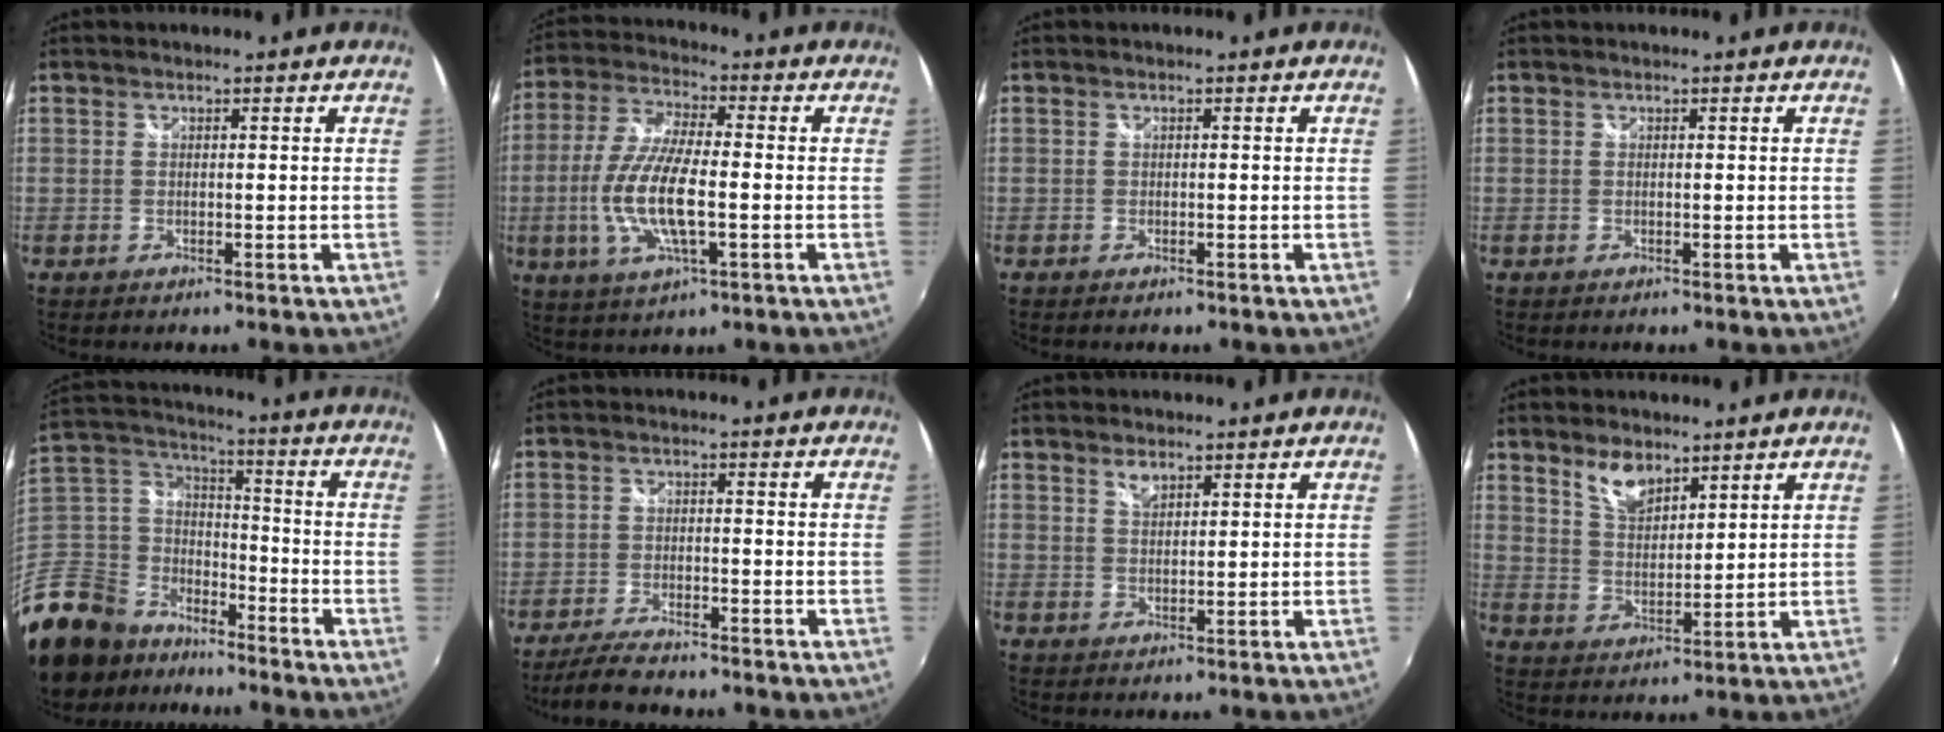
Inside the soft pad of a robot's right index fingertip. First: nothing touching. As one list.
[{"total": 13.4, "force": [-2.6, 4.1, 12.5], "torque": [-0.263, -0.007, -0.051]}, {"total": 0.7, "force": [-0.5, 0.3, 0.3], "torque": [-0.008, -0.003, -0.009]}, {"total": 0.0}, {"total": 23.1, "force": [-13.6, 16.2, 9.3], "torque": [-0.276, 0.035, -0.229]}, {"total": 7.7, "force": [-6.7, 1.6, 3.4], "torque": [-0.092, -0.015, -0.117]}, {"total": 2.1, "force": [1.5, 0.9, 1.2], "torque": [-0.019, 0.002, 0.028]}, {"total": 6.2, "force": [4.5, 2.7, 3.3], "torque": [-0.057, 0.003, 0.087]}]